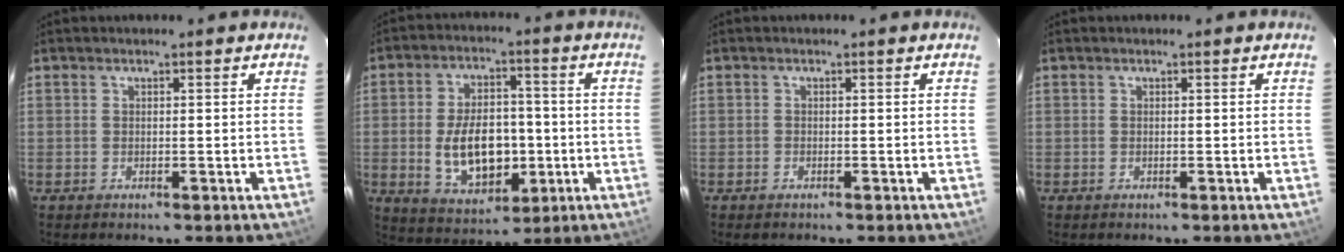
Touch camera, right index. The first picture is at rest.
{"total": 12.9, "force": [-1.9, 7.8, 10.1], "torque": [-0.196, 0.005, -0.012]}
{"total": 0.7, "force": [-0.6, 0.4, 0.1], "torque": [-0.005, 0.000, -0.011]}
{"total": 0.0}